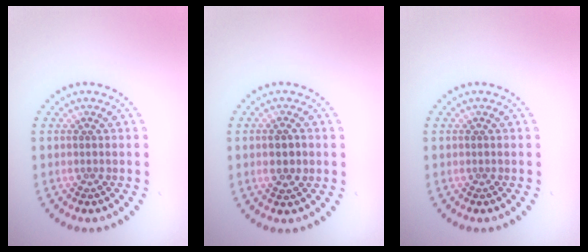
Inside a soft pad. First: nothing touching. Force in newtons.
{"total": 1.6, "press": 1.6, "slide": 0.2}
{"total": 0.0}